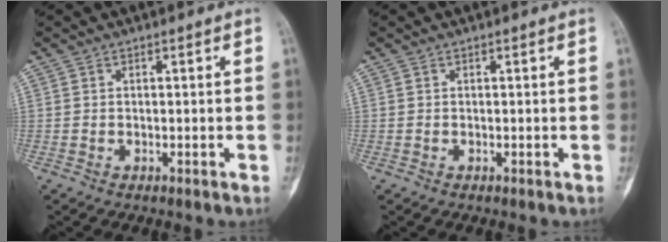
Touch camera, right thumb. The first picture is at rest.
{"total": 0.0}